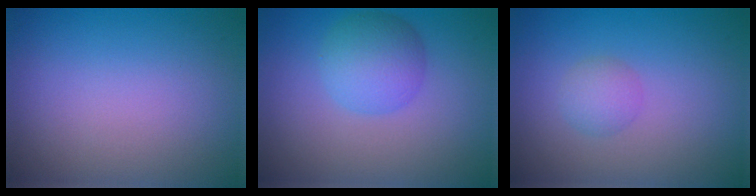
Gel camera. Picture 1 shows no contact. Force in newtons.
{"total": 4.0, "press": 4.0, "slide": 0.0}
{"total": 1.5, "press": 1.5, "slide": 0.0}